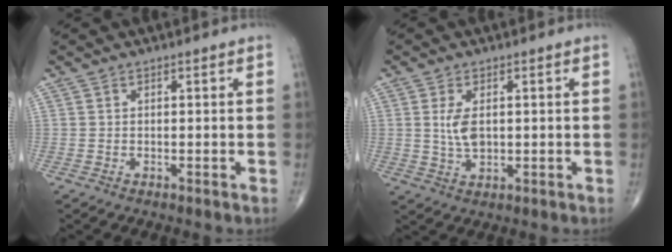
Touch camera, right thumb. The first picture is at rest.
{"total": 4.7, "force": [0.7, 2.5, 4.0], "torque": [-0.079, -0.008, 0.017]}